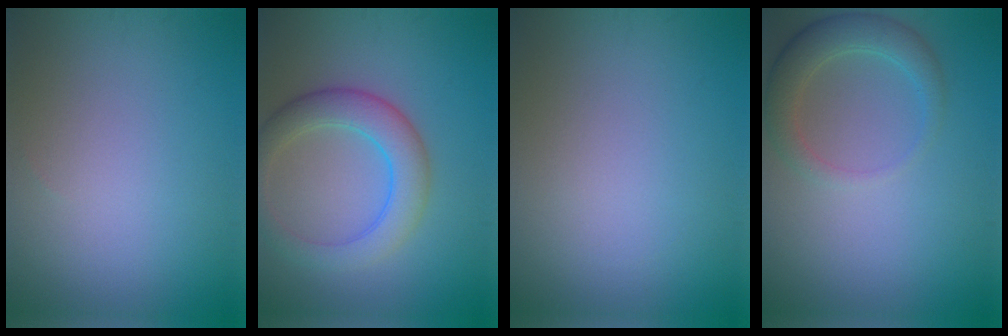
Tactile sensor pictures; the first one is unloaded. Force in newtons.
{"total": 4.9, "press": 4.9, "slide": 0.3}
{"total": 0.0}
{"total": 2.4, "press": 2.4, "slide": 0.4}